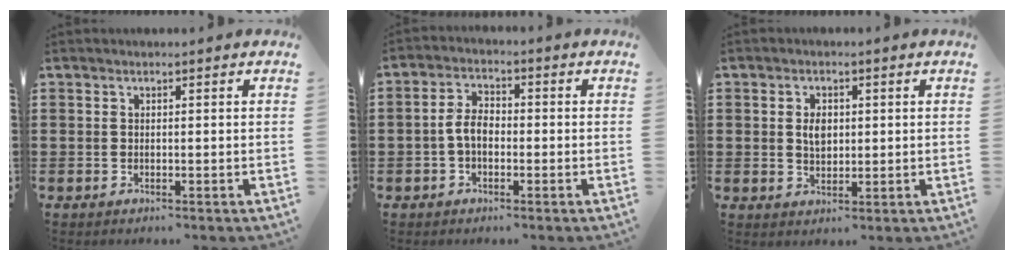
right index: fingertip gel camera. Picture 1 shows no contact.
{"total": 4.3, "force": [-1.0, 2.5, 3.4], "torque": [-0.084, 0.000, -0.025]}
{"total": 3.1, "force": [0.3, 2.0, 2.3], "torque": [-0.042, 0.005, 0.003]}